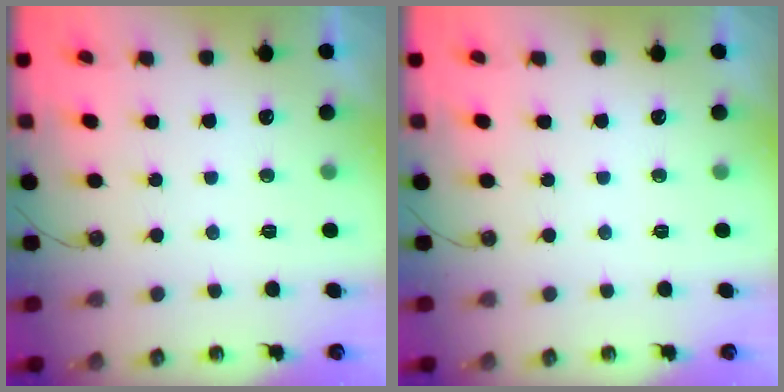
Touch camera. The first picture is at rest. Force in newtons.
{"total": 0.0}